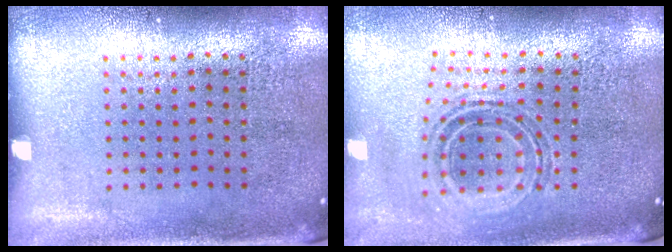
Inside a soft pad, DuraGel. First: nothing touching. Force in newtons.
{"total": 0.7, "press": 0.7, "slide": 0.2}